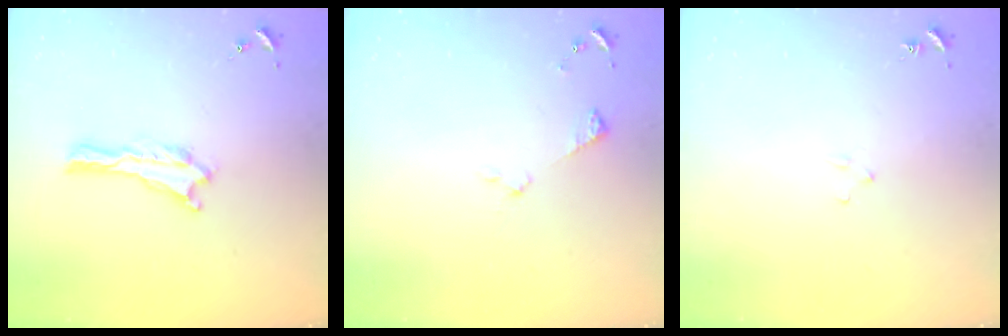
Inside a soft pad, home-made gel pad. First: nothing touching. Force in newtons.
{"total": 2.9, "press": 2.9, "slide": 0.3}
{"total": 1.9, "press": 1.9, "slide": 0.1}